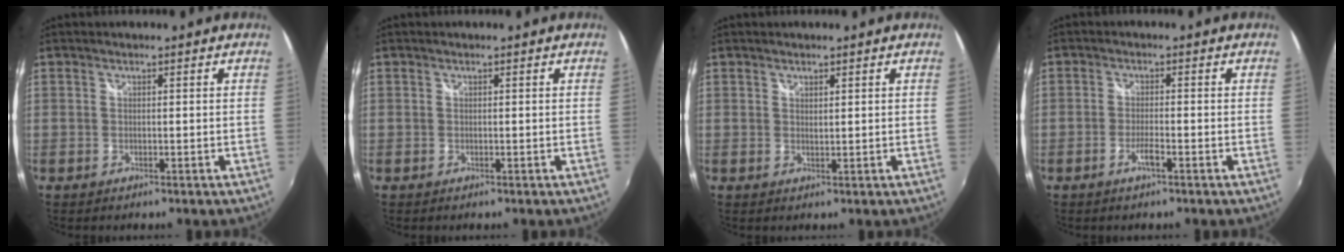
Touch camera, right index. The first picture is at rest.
{"total": 0.0}
{"total": 1.0, "force": [0.8, 0.3, 0.4], "torque": [-0.005, 0.000, 0.013]}
{"total": 2.5, "force": [-1.5, 0.2, 2.0], "torque": [-0.046, 0.000, -0.031]}